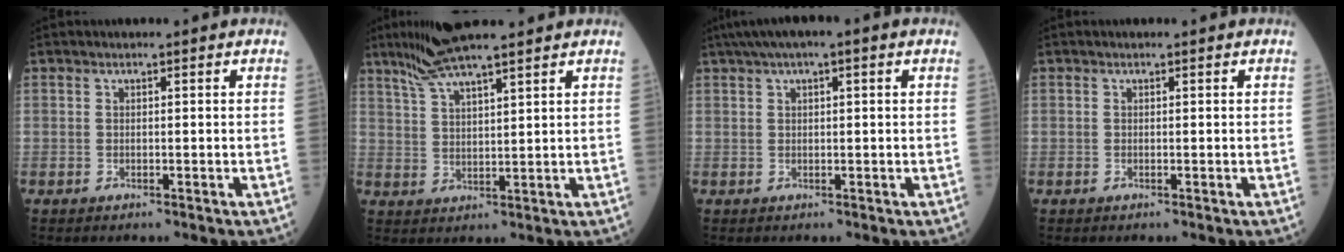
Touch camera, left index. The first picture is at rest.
{"total": 8.3, "force": [6.7, 0.1, 4.9], "torque": [-0.090, 0.025, 0.123]}
{"total": 6.6, "force": [3.8, 0.9, 5.4], "torque": [-0.094, 0.039, 0.058]}
{"total": 0.0}